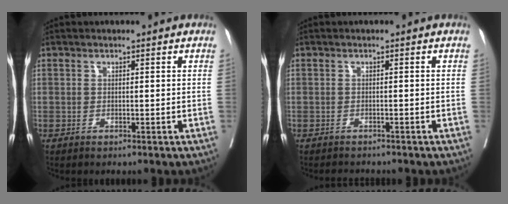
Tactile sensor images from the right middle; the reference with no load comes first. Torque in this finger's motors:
{"motor_torque": [0.13, -0.38, -0.01, 0.02]}